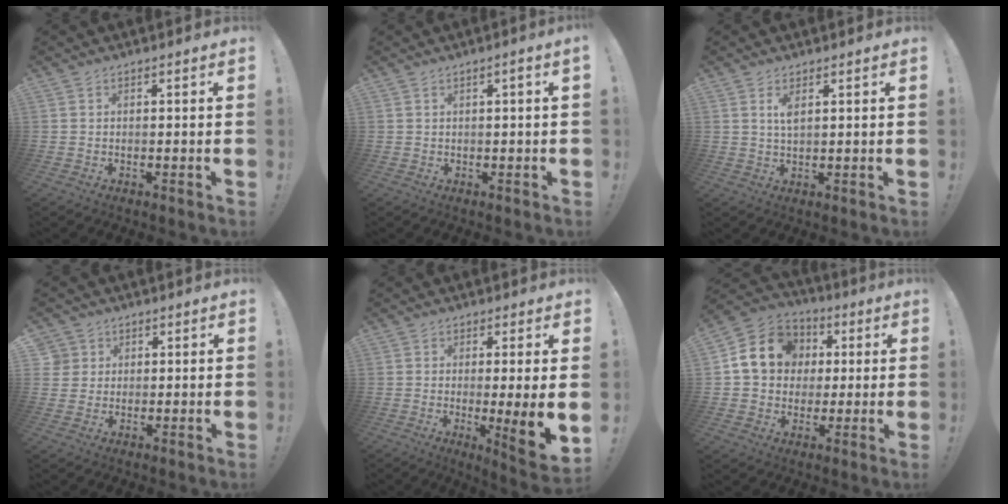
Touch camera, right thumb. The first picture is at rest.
{"total": 1.9, "force": [0.0, -0.3, 1.9], "torque": [-0.032, 0.001, -0.003]}
{"total": 3.1, "force": [1.3, 0.8, 2.6], "torque": [-0.041, -0.007, 0.019]}
{"total": 3.8, "force": [1.5, 3.4, 0.4], "torque": [-0.009, -0.005, 0.028]}
{"total": 9.4, "force": [-0.9, -0.2, 9.4], "torque": [-0.123, -0.017, -0.014]}
{"total": 14.7, "force": [3.2, 12.7, 6.7], "torque": [-0.089, 0.003, 0.071]}